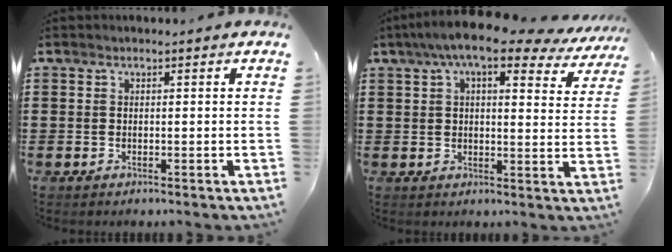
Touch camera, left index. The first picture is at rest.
{"total": 8.7, "force": [6.6, 1.8, 5.4], "torque": [-0.108, -0.017, 0.114]}